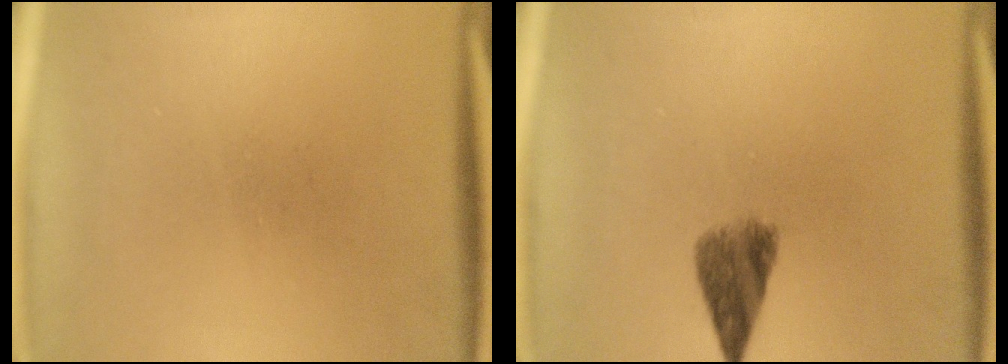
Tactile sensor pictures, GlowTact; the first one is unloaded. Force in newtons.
{"total": 4.7}